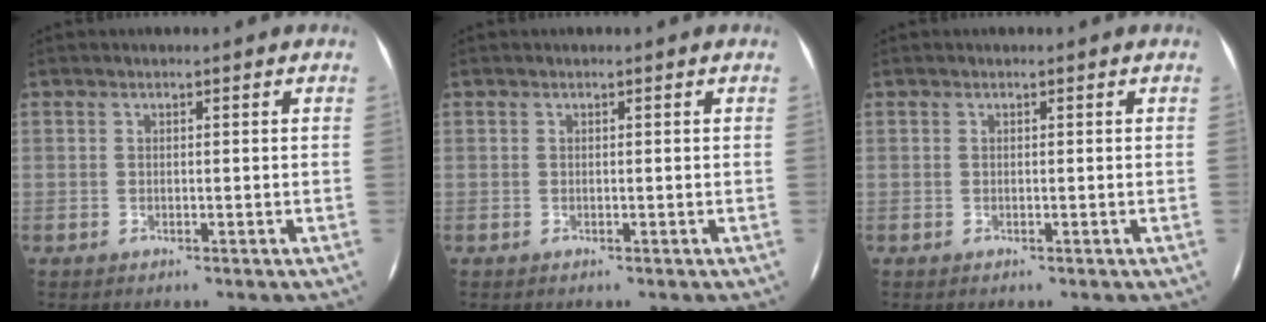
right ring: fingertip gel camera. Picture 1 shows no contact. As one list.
[{"total": 0.0}, {"total": 0.0}]